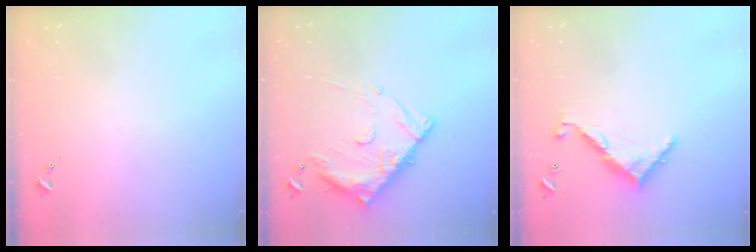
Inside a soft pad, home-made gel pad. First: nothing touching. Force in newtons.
{"total": 16.1, "press": 16.0, "slide": 1.3}
{"total": 8.9, "press": 8.9, "slide": 0.6}